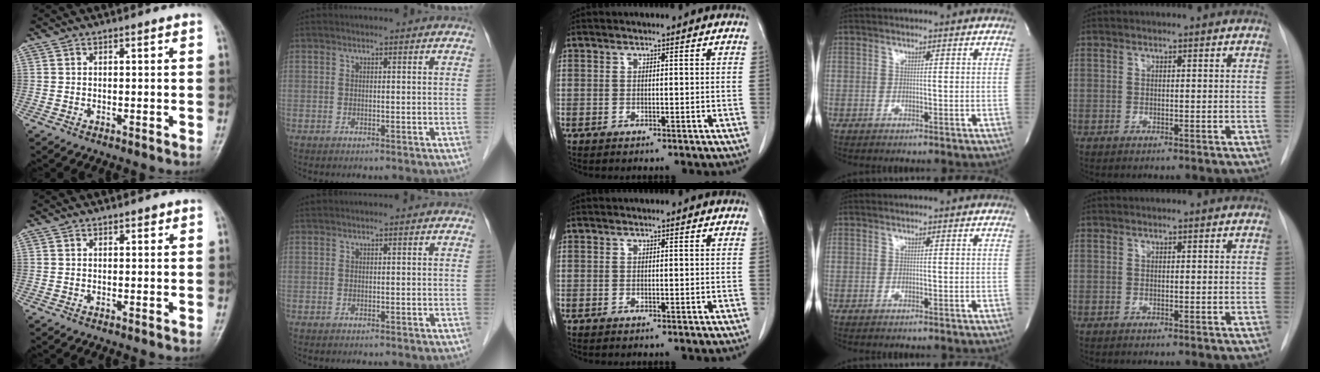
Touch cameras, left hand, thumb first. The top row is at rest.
{"thumb": {"total": 0.9, "force": [0.6, 0.5, 0.4], "torque": [0.002, -0.003, 0.005]}}